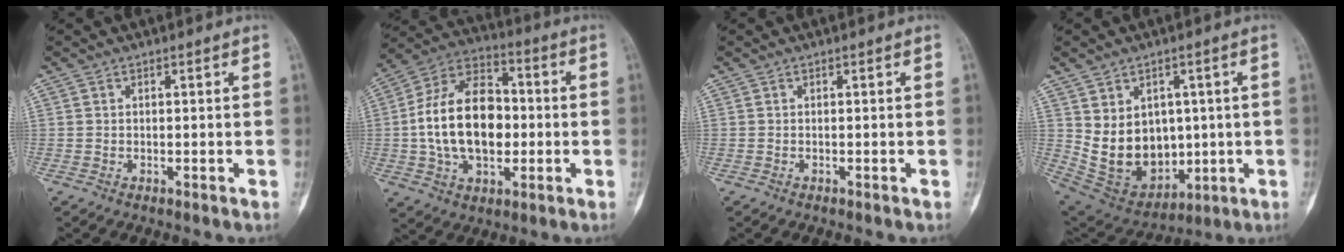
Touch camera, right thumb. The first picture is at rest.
{"total": 19.2, "force": [-0.9, 12.2, 14.9], "torque": [-0.241, 0.028, -0.016]}
{"total": 0.0}
{"total": 14.0, "force": [1.0, 10.8, 8.8], "torque": [-0.102, -0.005, 0.058]}